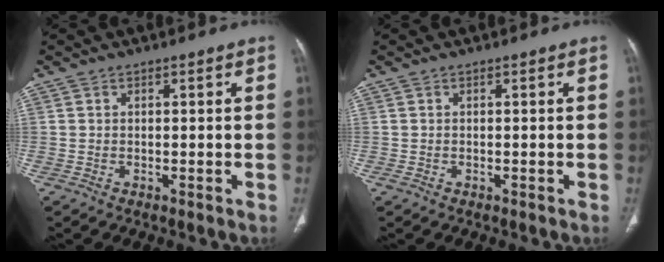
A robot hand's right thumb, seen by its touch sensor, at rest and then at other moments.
{"total": 0.0}